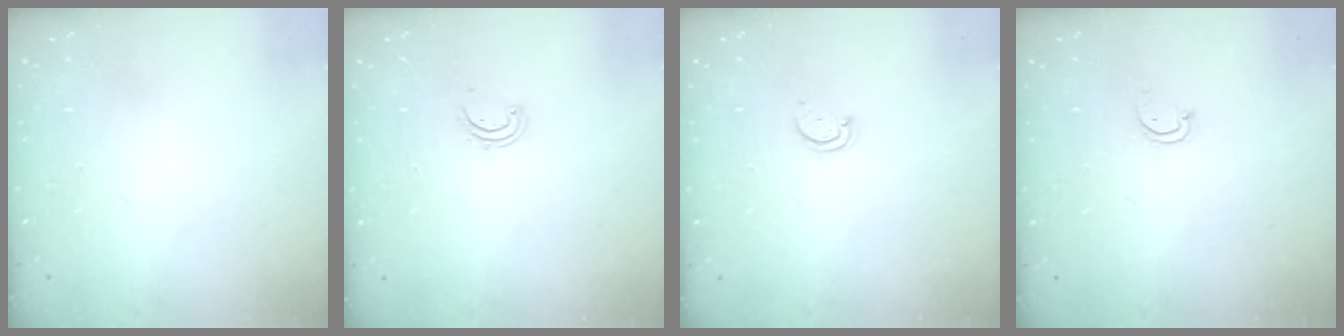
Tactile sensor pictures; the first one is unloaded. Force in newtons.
{"total": 2.5, "press": 2.5, "slide": 0.3}
{"total": 2.6, "press": 2.5, "slide": 0.4}
{"total": 2.5, "press": 2.5, "slide": 0.3}